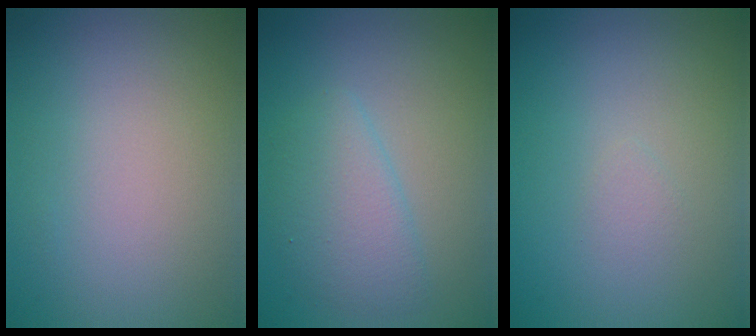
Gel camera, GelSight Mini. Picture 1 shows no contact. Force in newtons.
{"total": 3.3, "press": 3.3, "slide": 0.1}
{"total": 0.6, "press": 0.6, "slide": 0.1}